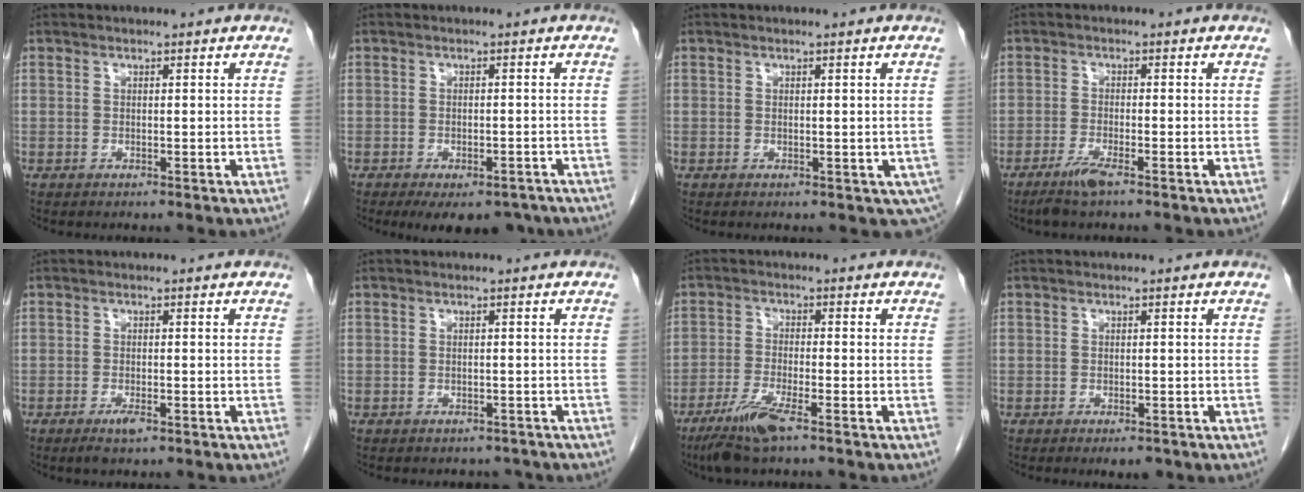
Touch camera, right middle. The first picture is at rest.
{"total": 8.8, "force": [-6.7, 3.9, 4.2], "torque": [-0.046, -0.004, -0.088]}
{"total": 3.1, "force": [-0.6, 1.9, 2.4], "torque": [-0.021, -0.004, -0.003]}
{"total": 3.2, "force": [-2.3, 0.0, 2.2], "torque": [-0.052, -0.007, -0.048]}
{"total": 2.1, "force": [-1.3, 0.5, 1.6], "torque": [-0.030, -0.002, -0.022]}
{"total": 3.9, "force": [-3.4, 1.8, 0.4], "torque": [-0.003, 0.007, -0.038]}
{"total": 6.5, "force": [-4.3, 0.4, 4.8], "torque": [-0.103, -0.016, -0.082]}
{"total": 2.1, "force": [-1.4, 0.9, 1.3], "torque": [-0.013, -0.001, -0.012]}